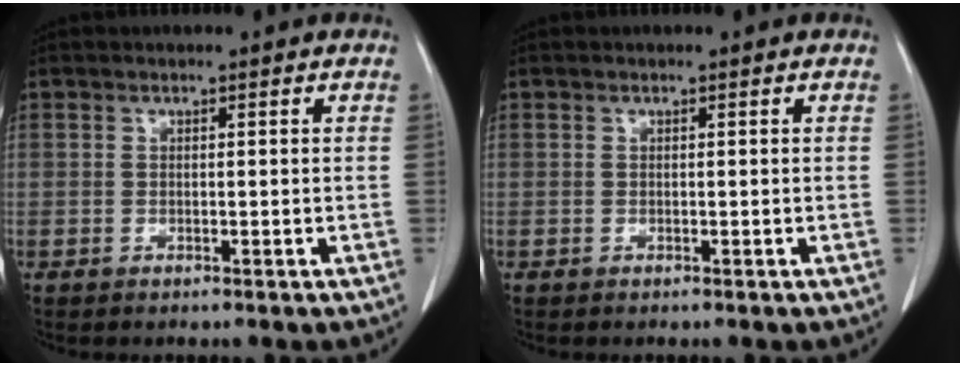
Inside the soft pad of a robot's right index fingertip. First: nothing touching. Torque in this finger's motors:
{"motor_torque": [0.00, 0.00, 0.02, 0.00]}